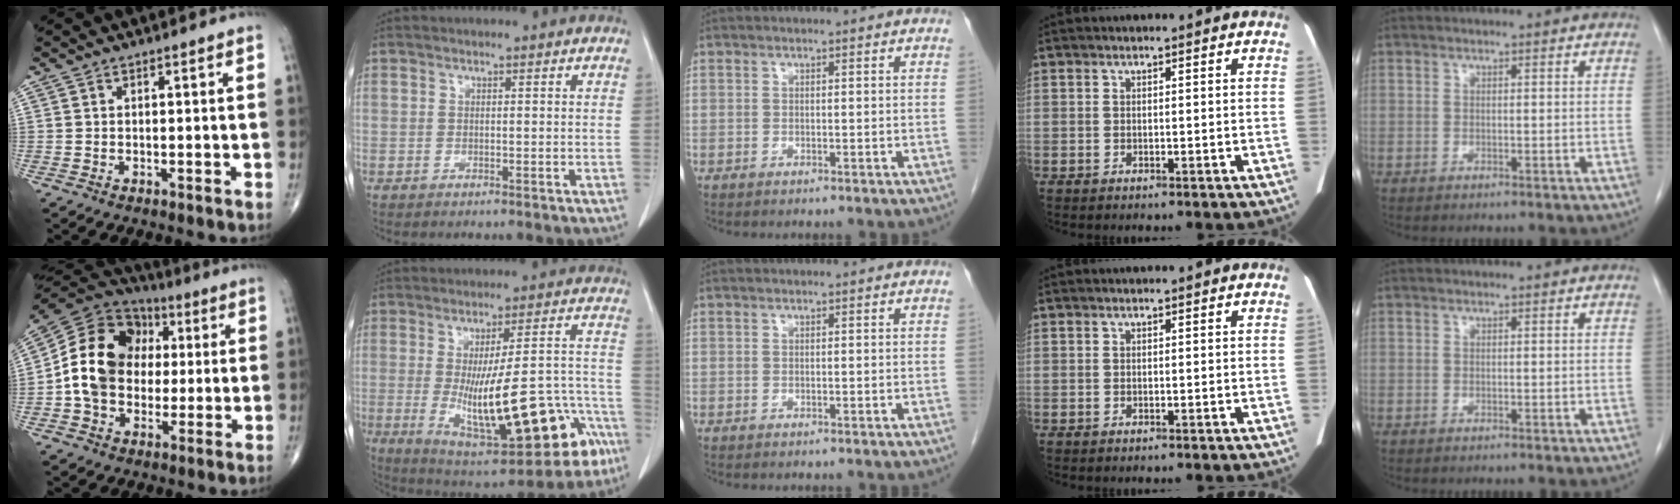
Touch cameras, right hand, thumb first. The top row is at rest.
{"thumb": {"total": 17.4, "force": [0.6, 13.6, 10.8], "torque": [-0.172, 0.030, 0.005]}, "index": {"total": 23.5, "force": [-8.1, 6.3, 21.2], "torque": [-0.279, 0.009, -0.092]}}